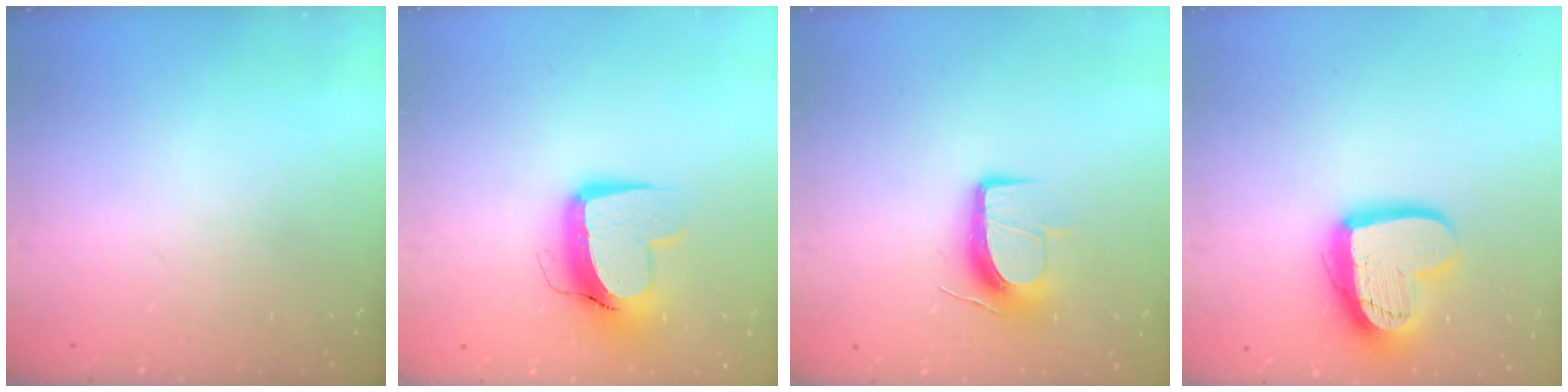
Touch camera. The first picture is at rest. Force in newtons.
{"total": 13.0, "press": 12.9, "slide": 1.7}
{"total": 10.9, "press": 10.9, "slide": 0.2}
{"total": 16.3, "press": 16.3, "slide": 1.3}